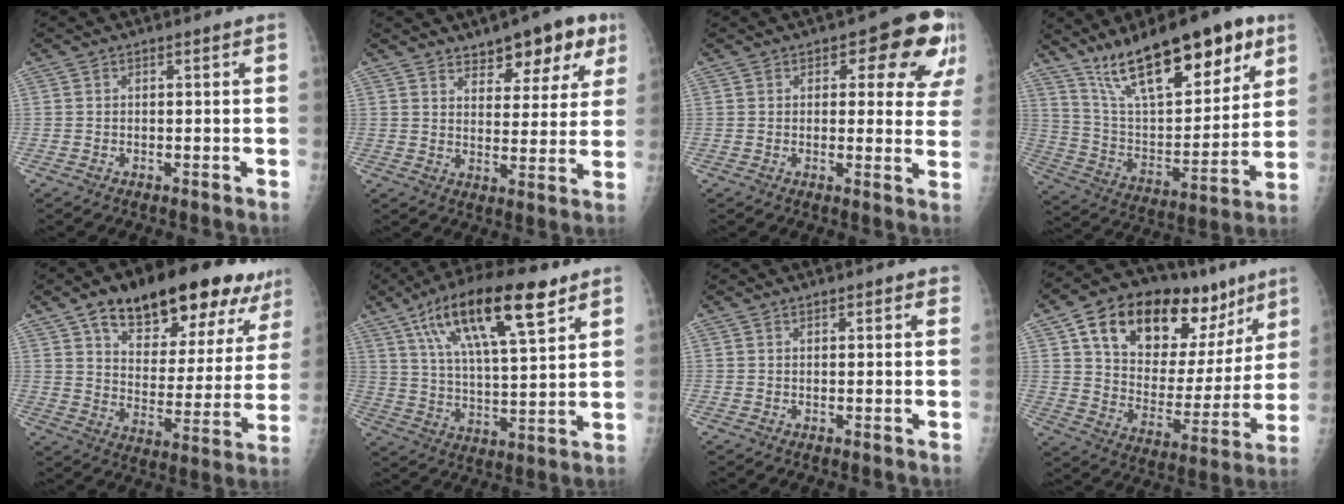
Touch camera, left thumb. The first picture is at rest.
{"total": 11.1, "force": [7.1, 5.2, 6.7], "torque": [-0.049, -0.032, 0.099]}
{"total": 12.1, "force": [5.5, 5.7, 9.1], "torque": [-0.053, -0.016, 0.058]}
{"total": 25.2, "force": [15.7, 9.0, 17.5], "torque": [-0.243, -0.048, 0.272]}
{"total": 25.0, "force": [16.3, 10.9, 15.5], "torque": [-0.178, -0.034, 0.241]}
{"total": 20.3, "force": [10.9, 6.1, 16.0], "torque": [-0.263, -0.020, 0.189]}
{"total": 1.7, "force": [1.3, 0.7, 0.8], "torque": [-0.003, -0.004, 0.013]}
{"total": 27.4, "force": [14.3, 15.1, 18.0], "torque": [-0.233, -0.010, 0.233]}